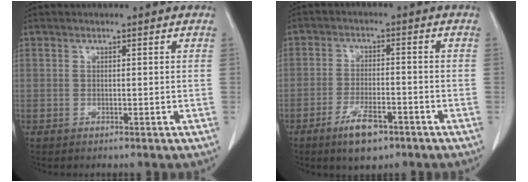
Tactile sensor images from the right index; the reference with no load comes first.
{"total": 6.4, "force": [-4.1, 2.0, 4.6], "torque": [-0.085, -0.006, -0.067]}